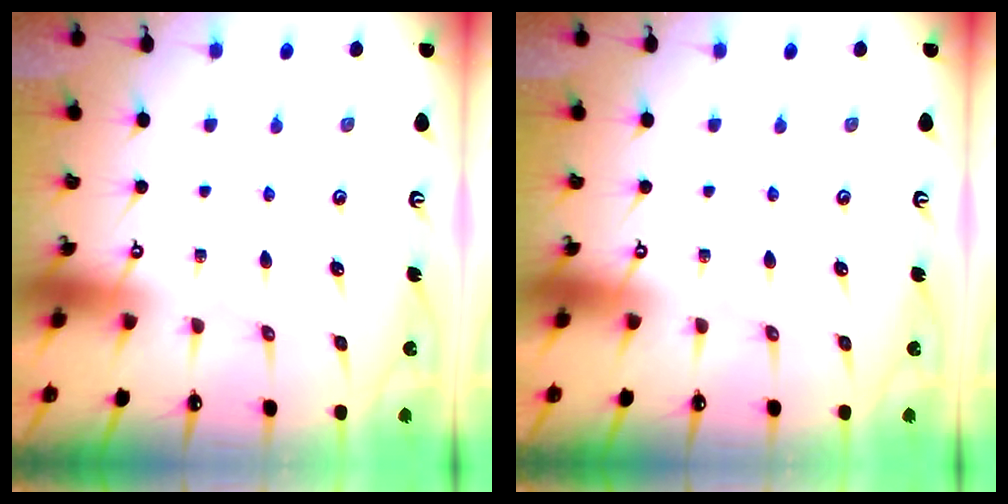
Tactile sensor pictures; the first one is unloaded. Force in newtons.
{"total": 0.0}